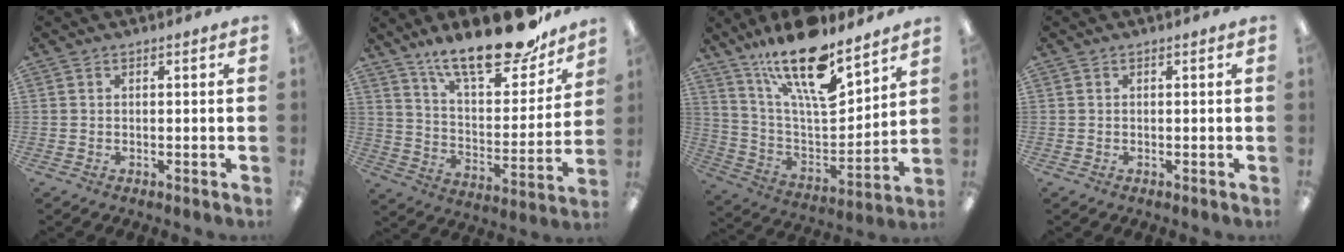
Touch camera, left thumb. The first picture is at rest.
{"total": 22.1, "force": [17.2, 7.1, 11.9], "torque": [-0.181, -0.119, 0.293]}
{"total": 20.9, "force": [14.5, 6.9, 13.3], "torque": [-0.226, -0.095, 0.249]}
{"total": 0.0}